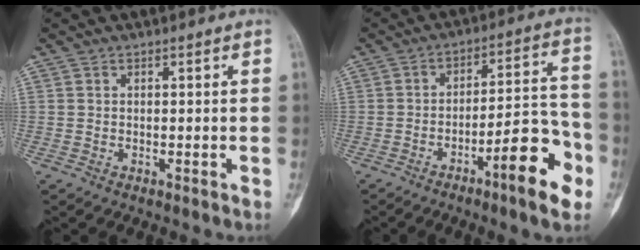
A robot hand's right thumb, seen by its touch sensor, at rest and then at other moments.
{"total": 13.5, "force": [-6.4, 3.0, 11.5], "torque": [-0.156, 0.045, -0.095]}